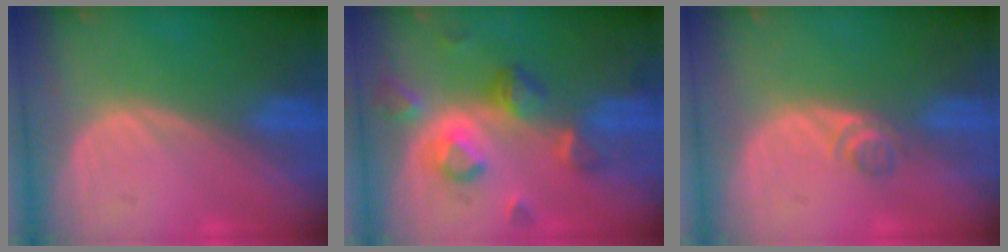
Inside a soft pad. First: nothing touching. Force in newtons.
{"total": 8.0, "press": 7.1, "slide": 3.7}
{"total": 1.9, "press": 1.7, "slide": 0.8}